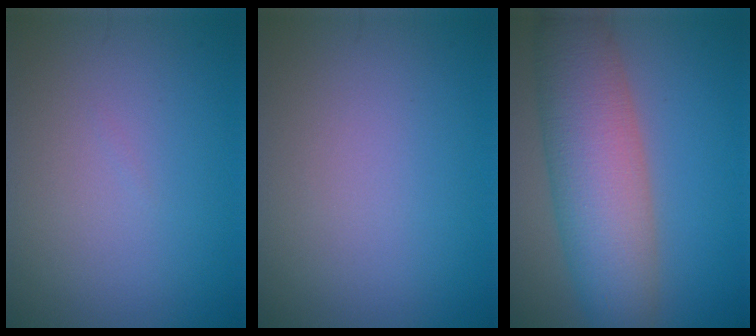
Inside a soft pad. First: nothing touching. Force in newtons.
{"total": 0.0}
{"total": 9.1, "press": 9.1, "slide": 0.2}